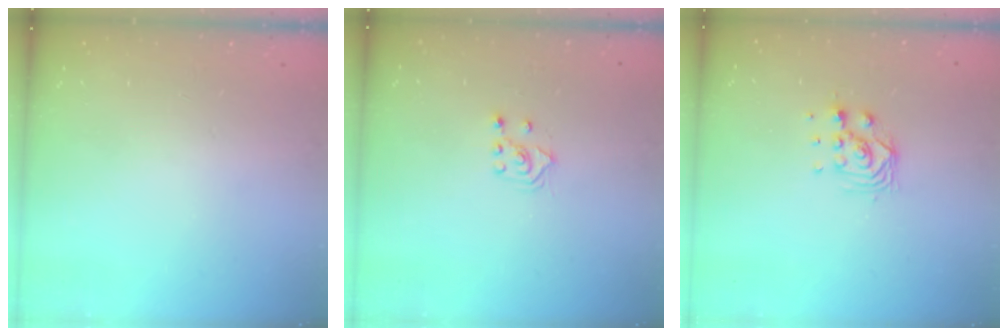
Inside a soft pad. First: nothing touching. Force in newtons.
{"total": 3.5, "press": 3.4, "slide": 0.8}
{"total": 6.1, "press": 6.1, "slide": 0.9}